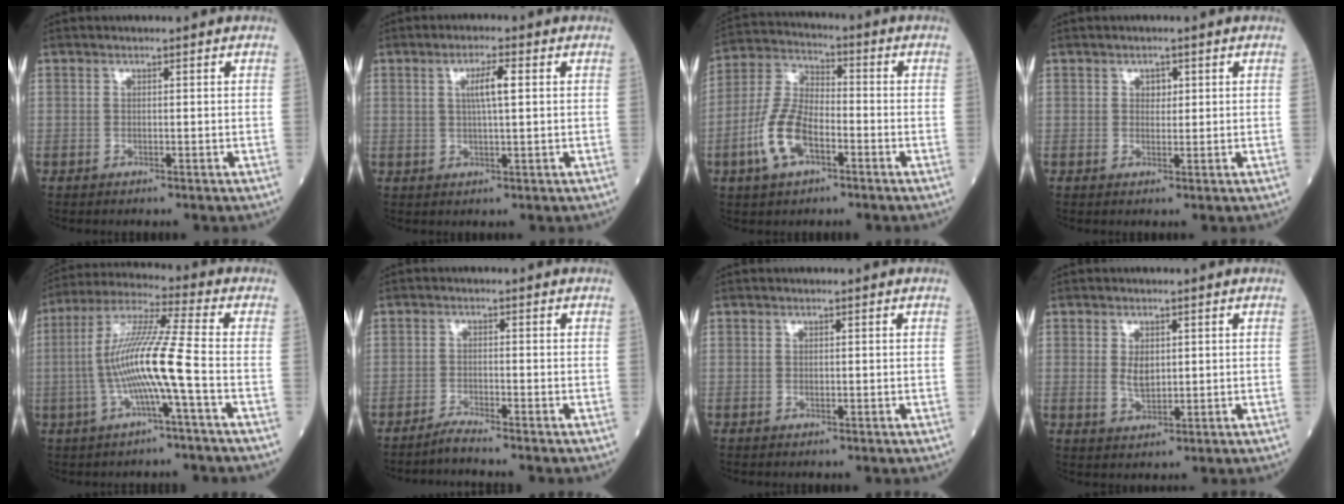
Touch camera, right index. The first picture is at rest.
{"total": 4.2, "force": [1.1, 0.3, 4.0], "torque": [-0.074, 0.002, 0.018]}
{"total": 10.2, "force": [-4.0, 4.6, 8.2], "torque": [-0.192, 0.007, -0.080]}
{"total": 1.5, "force": [0.6, 1.1, 0.9], "torque": [-0.010, -0.002, 0.007]}
{"total": 11.9, "force": [-2.5, -0.8, 11.6], "torque": [-0.231, 0.013, -0.053]}
{"total": 2.5, "force": [-2.3, -0.8, 0.4], "torque": [-0.010, -0.008, -0.049]}
{"total": 0.0}
{"total": 3.1, "force": [0.5, 1.7, 2.5], "torque": [-0.047, -0.003, 0.014]}